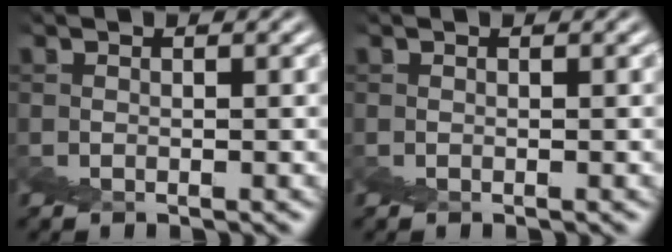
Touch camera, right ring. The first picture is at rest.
{"total": 0.0}